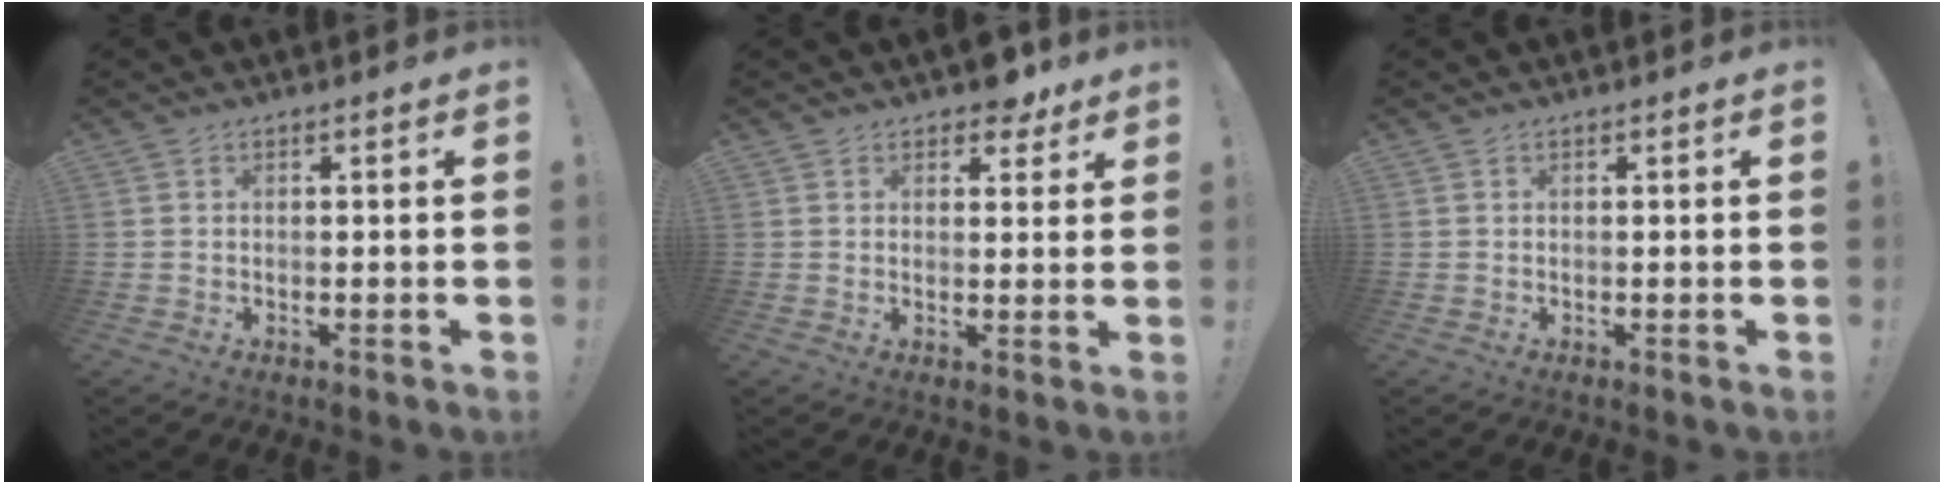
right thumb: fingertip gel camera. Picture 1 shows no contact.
{"total": 5.3, "force": [4.1, 2.8, 1.9], "torque": [-0.004, -0.027, 0.071]}
{"total": 0.0}